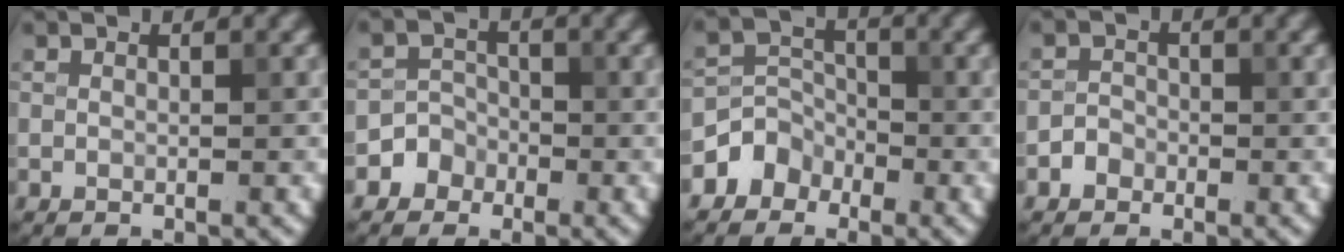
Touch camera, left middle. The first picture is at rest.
{"total": 2.4, "force": [-1.4, 2.0, 0.1], "torque": [0.026, 0.011, -0.033]}
{"total": 2.8, "force": [-1.8, 2.1, 0.3], "torque": [0.004, 0.010, -0.039]}
{"total": 1.4, "force": [-0.8, 1.1, 0.2], "torque": [0.004, 0.006, -0.015]}